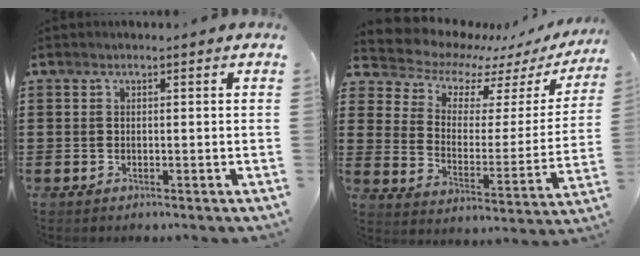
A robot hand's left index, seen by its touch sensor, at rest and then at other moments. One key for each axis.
{"total": 6.9, "fx": 6.3, "fy": 2.6, "fz": 1.0, "tx": -0.056, "ty": -0.052, "tz": 0.106}